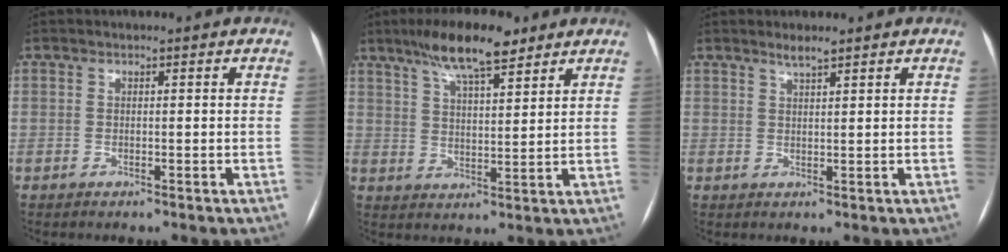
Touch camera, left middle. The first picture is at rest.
{"total": 10.6, "force": [7.6, 2.2, 7.1], "torque": [-0.128, 0.013, 0.131]}
{"total": 2.0, "force": [1.6, 0.0, 1.1], "torque": [-0.025, 0.001, 0.033]}